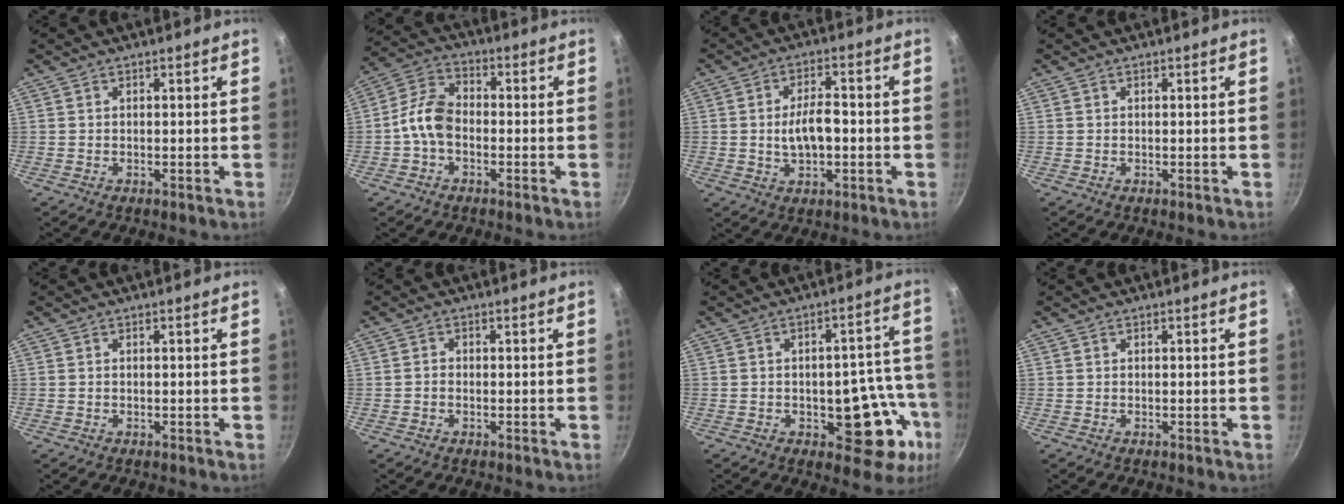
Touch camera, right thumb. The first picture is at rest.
{"total": 7.9, "force": [-1.9, 5.4, 5.5], "torque": [-0.095, 0.032, -0.051]}
{"total": 7.6, "force": [-0.8, 4.0, 6.4], "torque": [-0.098, 0.018, -0.010]}
{"total": 0.0}
{"total": 0.0}
{"total": 1.1, "force": [-0.4, 0.9, 0.5], "torque": [-0.007, 0.006, -0.009]}
{"total": 14.8, "force": [-4.8, 8.3, 11.3], "torque": [-0.063, 0.033, -0.056]}
{"total": 0.0}